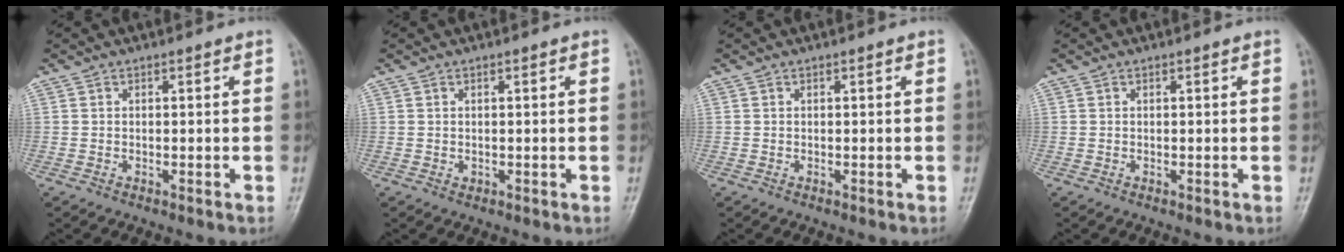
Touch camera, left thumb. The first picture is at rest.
{"total": 0.6, "force": [0.1, 0.4, 0.4], "torque": [-0.002, -0.001, 0.004]}
{"total": 0.0}
{"total": 0.0}